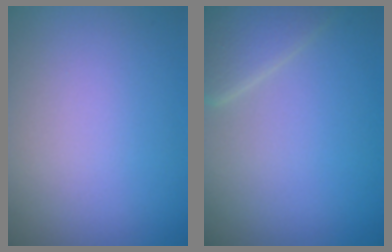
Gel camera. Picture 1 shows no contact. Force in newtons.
{"total": 2.7, "press": 2.6, "slide": 0.2}